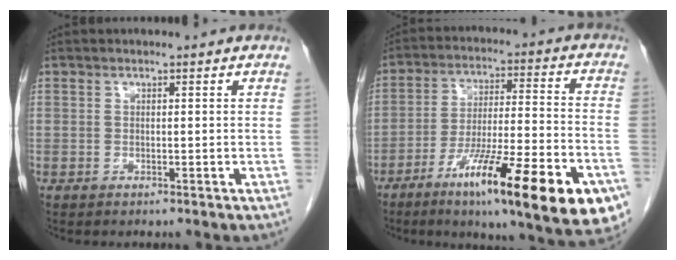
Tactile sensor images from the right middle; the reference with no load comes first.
{"total": 24.4, "force": [-12.9, 2.8, 20.5], "torque": [-0.242, -0.023, -0.201]}